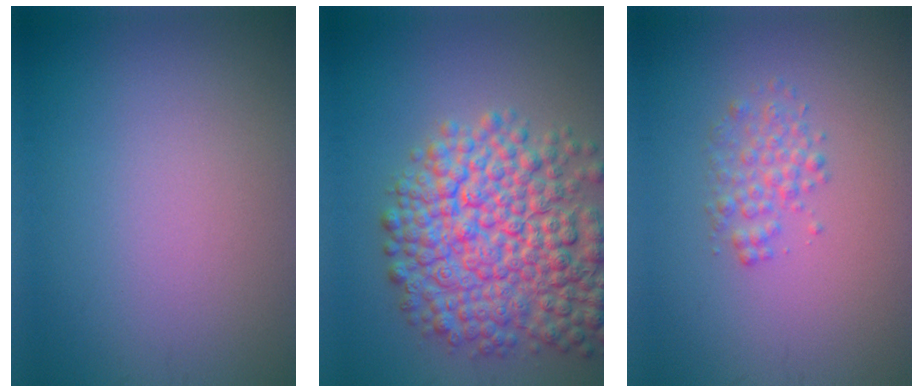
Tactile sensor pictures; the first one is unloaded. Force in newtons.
{"total": 10.3, "press": 10.3, "slide": 0.4}
{"total": 2.0, "press": 2.0, "slide": 0.1}